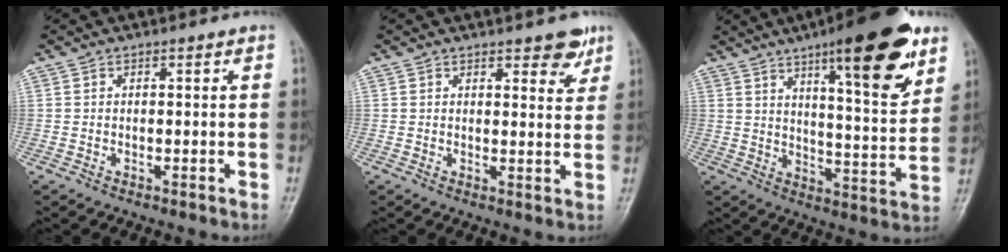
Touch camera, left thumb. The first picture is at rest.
{"total": 4.5, "force": [3.1, 1.8, 2.8], "torque": [-0.014, -0.018, 0.037]}
{"total": 19.2, "force": [11.0, 4.8, 15.0], "torque": [-0.182, -0.055, 0.162]}